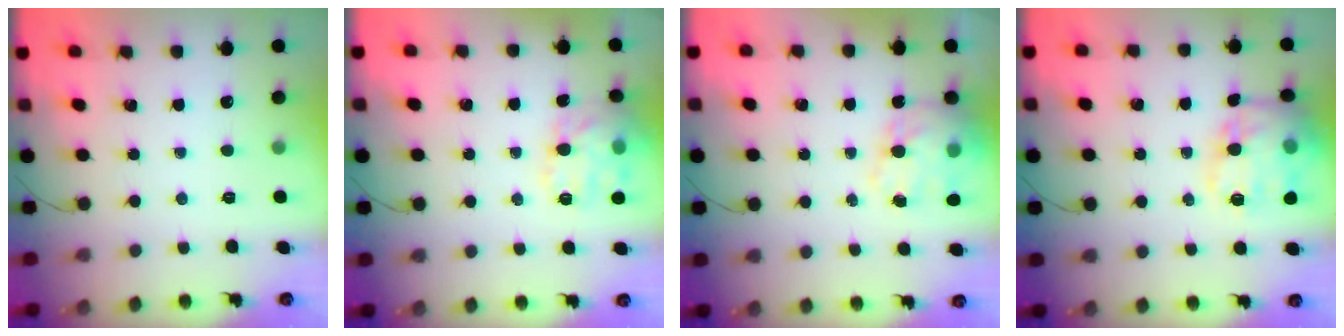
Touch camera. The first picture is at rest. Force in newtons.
{"total": 12.2, "press": 12.2, "slide": 1.0}
{"total": 17.2, "press": 16.6, "slide": 4.3}
{"total": 19.3, "press": 19.1, "slide": 2.5}